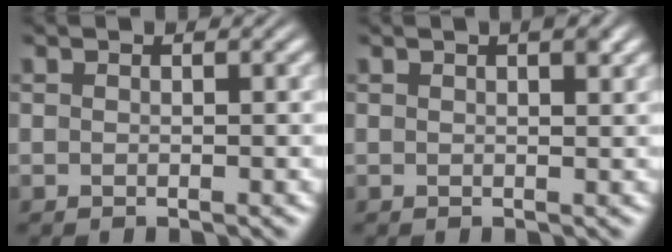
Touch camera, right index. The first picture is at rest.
{"total": 1.4, "force": [0.8, 0.0, 1.2], "torque": [-0.010, 0.002, 0.011]}